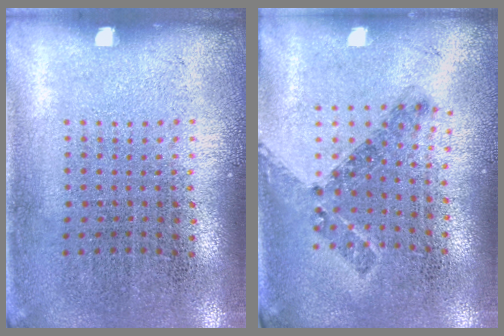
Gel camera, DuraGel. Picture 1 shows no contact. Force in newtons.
{"total": 0.9, "press": 0.8, "slide": 0.5}